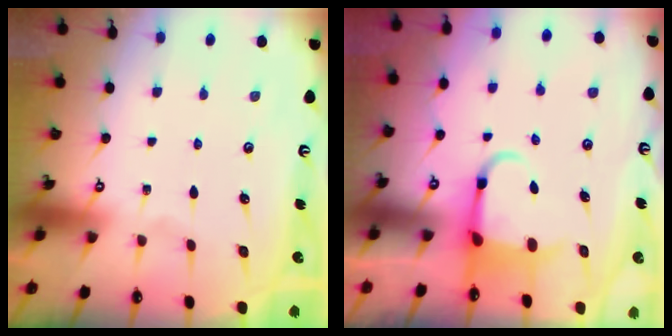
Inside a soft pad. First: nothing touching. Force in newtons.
{"total": 4.4, "press": 4.3, "slide": 1.1}